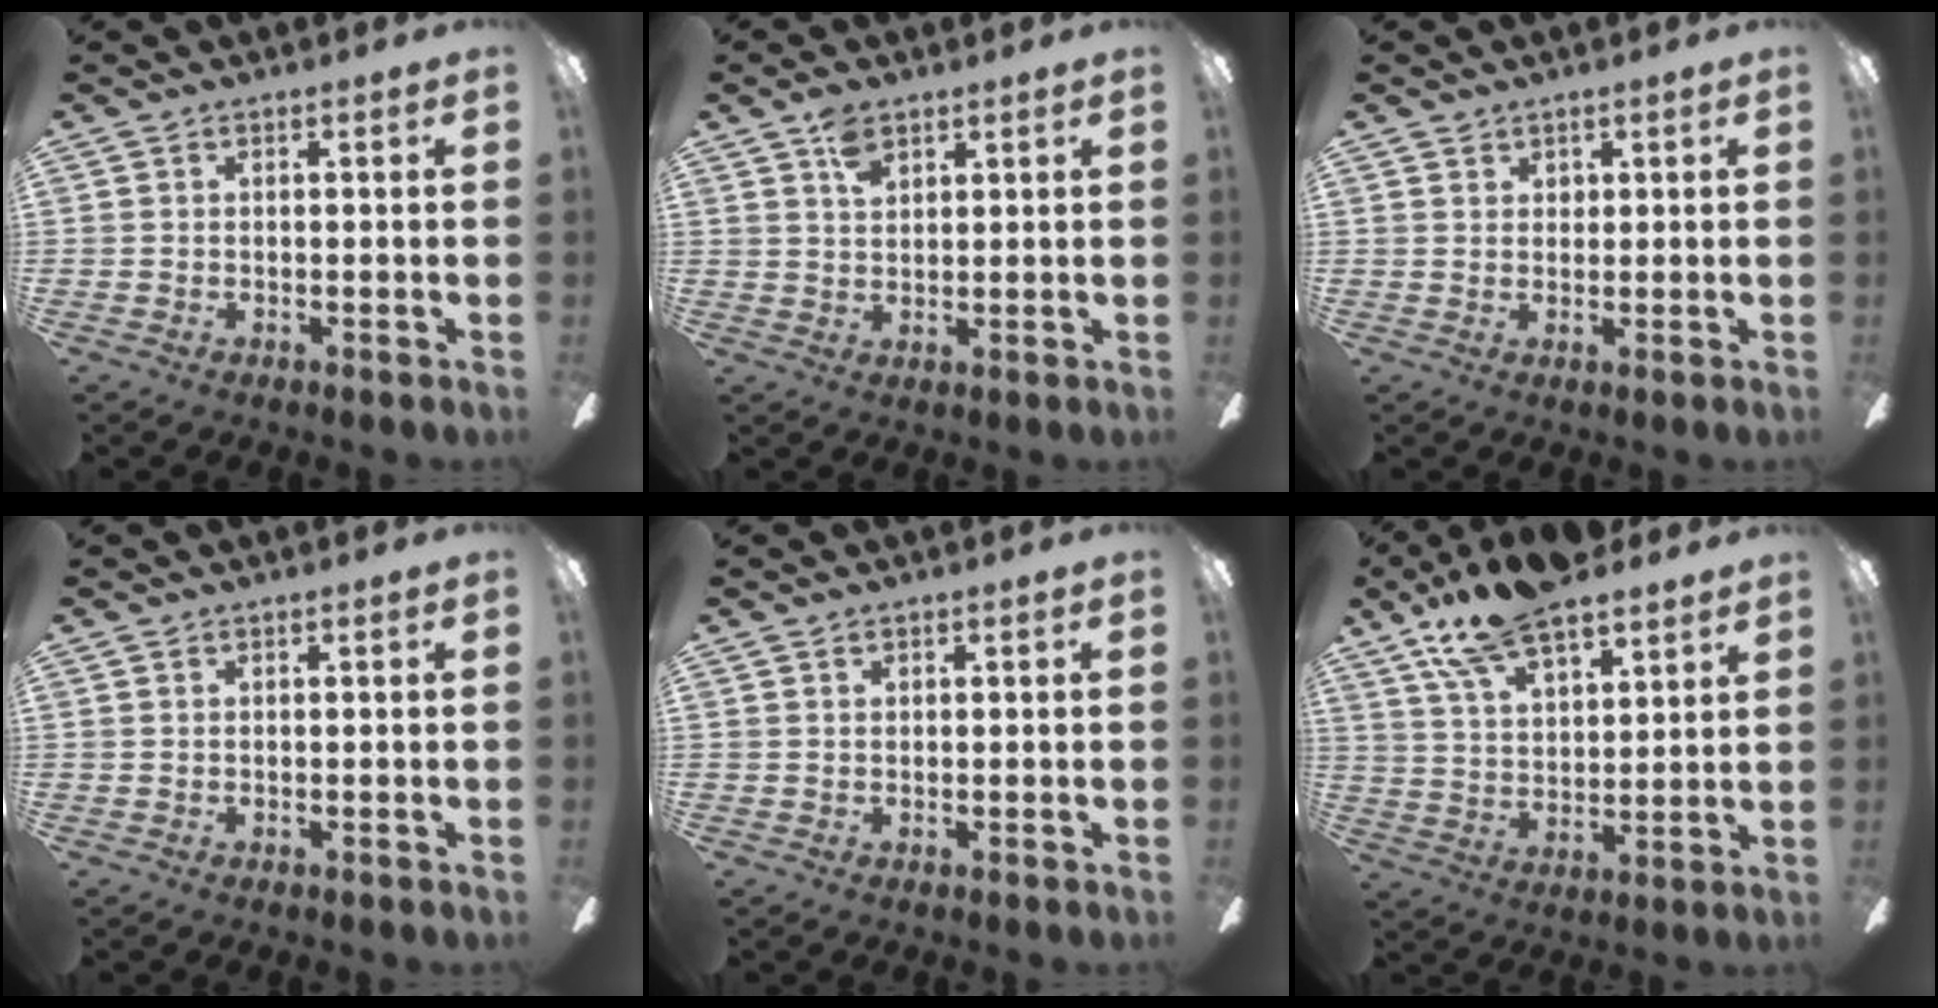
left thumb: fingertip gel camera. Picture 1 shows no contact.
{"total": 4.3, "force": [2.8, 2.4, 2.2], "torque": [-0.034, -0.006, 0.050]}
{"total": 1.9, "force": [1.4, 1.3, 0.0], "torque": [0.007, 0.000, 0.024]}
{"total": 0.0}
{"total": 0.6, "force": [0.5, 0.4, 0.1], "torque": [-0.003, 0.001, 0.009]}
{"total": 14.6, "force": [11.2, 5.3, 7.8], "torque": [-0.154, -0.048, 0.202]}